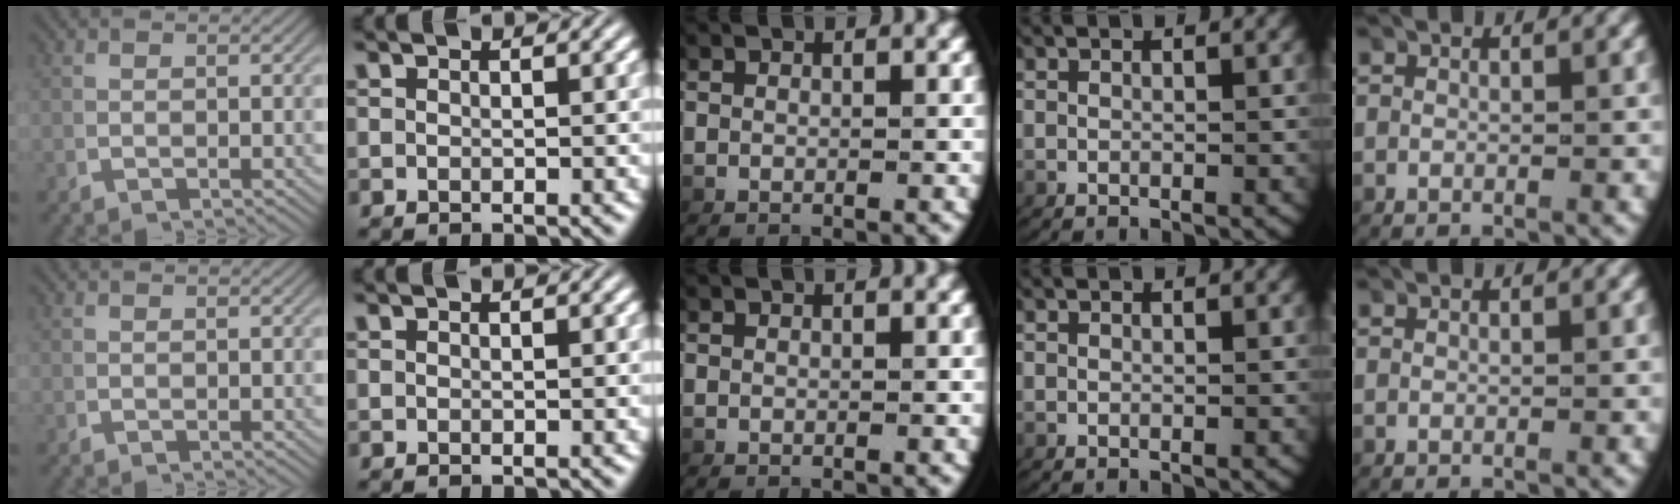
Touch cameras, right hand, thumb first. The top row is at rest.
{}